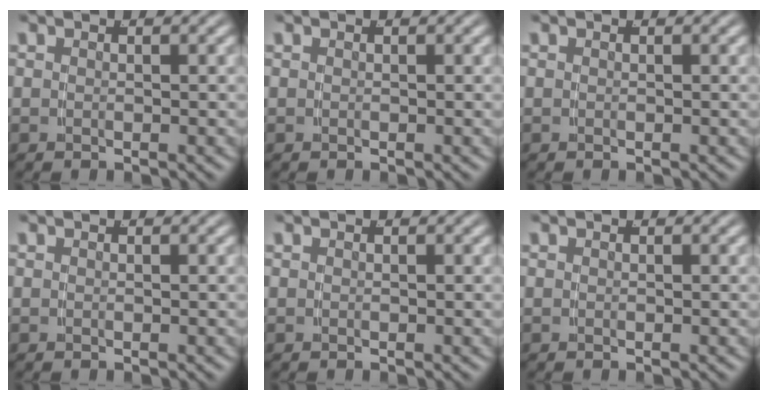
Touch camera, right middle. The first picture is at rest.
{"total": 0.0}
{"total": 0.0}
{"total": 0.0}
{"total": 0.0}
{"total": 0.0}